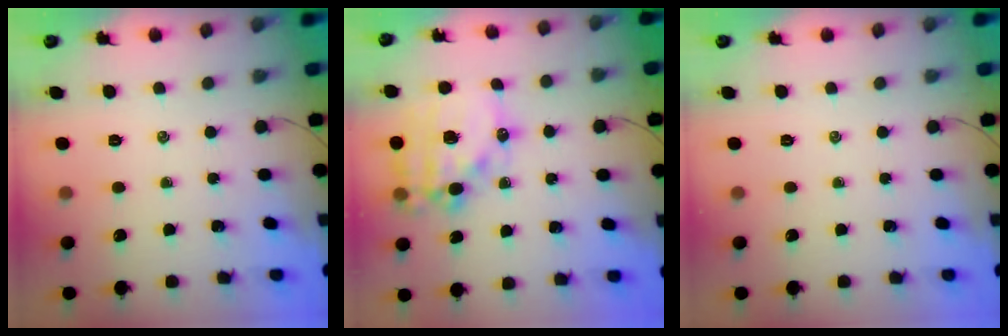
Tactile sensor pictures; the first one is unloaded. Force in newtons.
{"total": 17.3, "press": 16.9, "slide": 3.8}
{"total": 0.0}